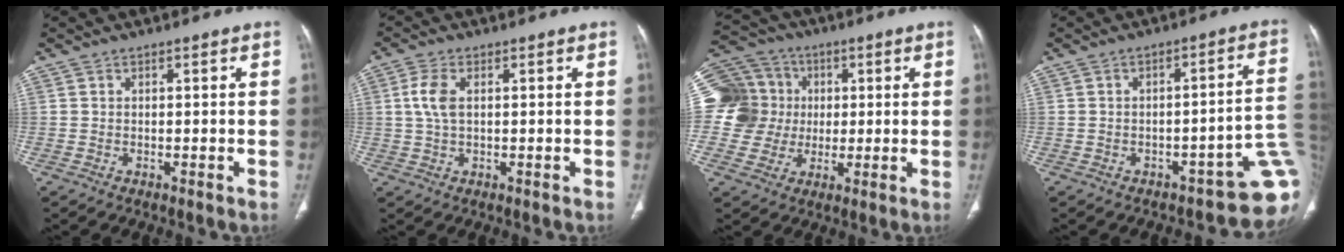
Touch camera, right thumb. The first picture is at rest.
{"total": 4.6, "force": [0.8, 2.6, 3.7], "torque": [-0.094, 0.006, 0.014]}
{"total": 17.4, "force": [1.6, 16.4, 5.6], "torque": [-0.117, 0.042, 0.037]}
{"total": 12.8, "force": [-4.4, 4.8, 11.0], "torque": [-0.100, 0.040, -0.047]}